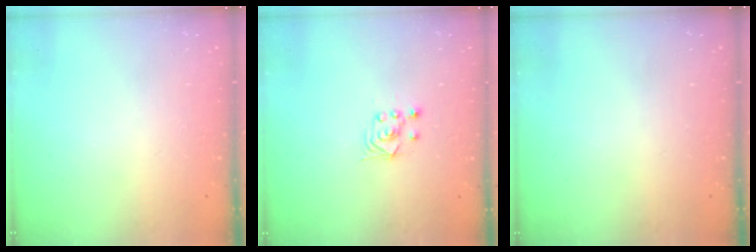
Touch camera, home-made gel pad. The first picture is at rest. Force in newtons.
{"total": 2.8, "press": 2.4, "slide": 1.4}
{"total": 0.0}